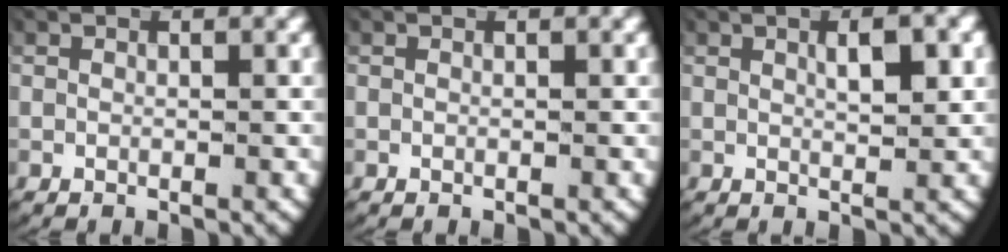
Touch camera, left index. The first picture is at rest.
{"total": 0.0}
{"total": 2.6, "force": [0.8, 0.7, 2.4], "torque": [-0.034, 0.000, 0.016]}